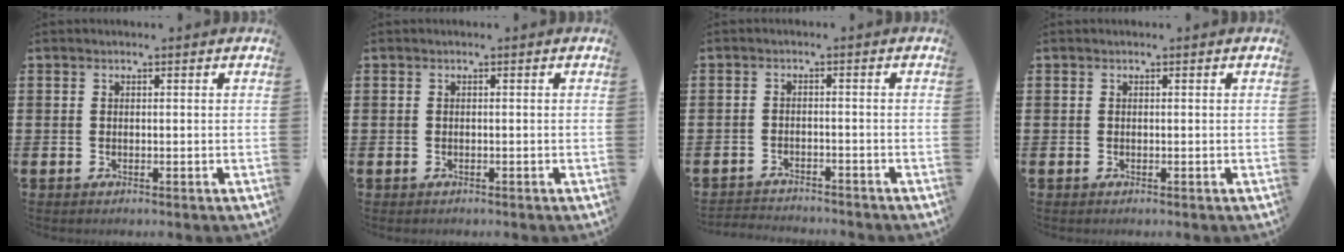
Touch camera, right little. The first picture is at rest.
{"total": 0.0}
{"total": 2.0, "force": [-2.0, 0.0, -0.3], "torque": [-0.002, 0.002, -0.045]}
{"total": 0.0}